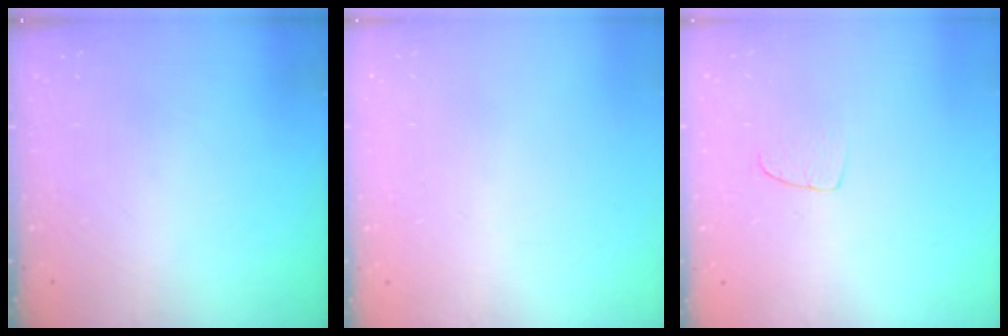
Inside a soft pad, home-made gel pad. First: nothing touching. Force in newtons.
{"total": 0.0}
{"total": 5.9, "press": 5.9, "slide": 0.4}